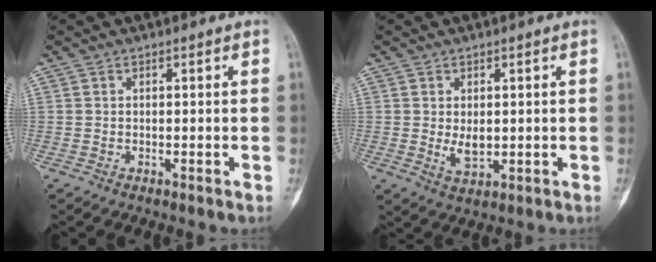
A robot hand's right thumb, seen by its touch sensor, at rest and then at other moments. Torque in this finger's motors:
{"motor_torque": [0.16, -0.20, 0.22, -0.32, 0.00]}